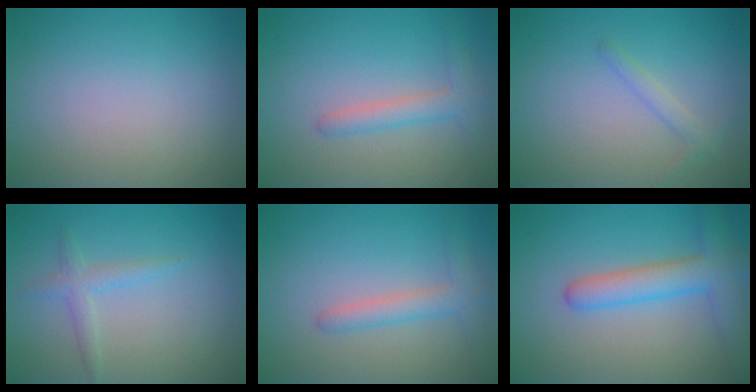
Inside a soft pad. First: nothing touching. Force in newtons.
{"total": 2.4, "press": 2.4, "slide": 0.2}
{"total": 1.3, "press": 1.3, "slide": 0.1}
{"total": 1.7, "press": 1.7, "slide": 0.0}
{"total": 2.4, "press": 2.4, "slide": 0.2}
{"total": 4.9, "press": 4.9, "slide": 0.1}